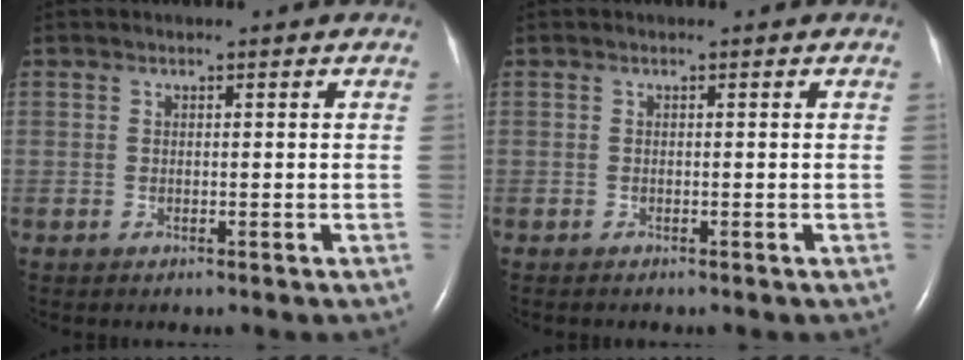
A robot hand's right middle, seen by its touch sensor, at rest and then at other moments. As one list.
[{"total": 0.0}]